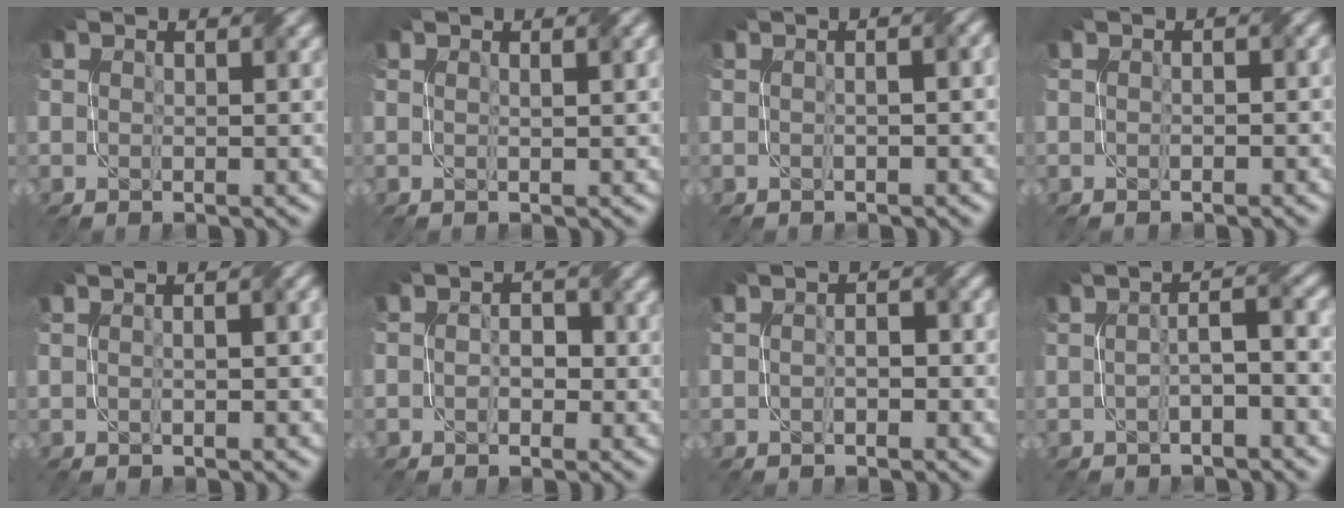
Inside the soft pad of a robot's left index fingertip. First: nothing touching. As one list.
[{"total": 1.3, "force": [0.5, 0.4, 1.1], "torque": [-0.013, 0.005, 0.003]}, {"total": 2.6, "force": [0.5, 1.2, 2.3], "torque": [-0.016, 0.012, -0.009]}, {"total": 0.6, "force": [-0.3, 0.1, 0.5], "torque": [-0.013, 0.000, -0.007]}, {"total": 2.0, "force": [0.4, 0.8, 1.9], "torque": [-0.017, 0.005, -0.004]}, {"total": 1.7, "force": [-0.3, 1.3, 1.1], "torque": [-0.003, 0.004, -0.013]}, {"total": 1.4, "force": [-0.5, 0.7, 1.2], "torque": [-0.022, 0.003, -0.012]}, {"total": 2.8, "force": [-0.8, 0.5, 2.7], "torque": [-0.046, 0.012, -0.016]}]